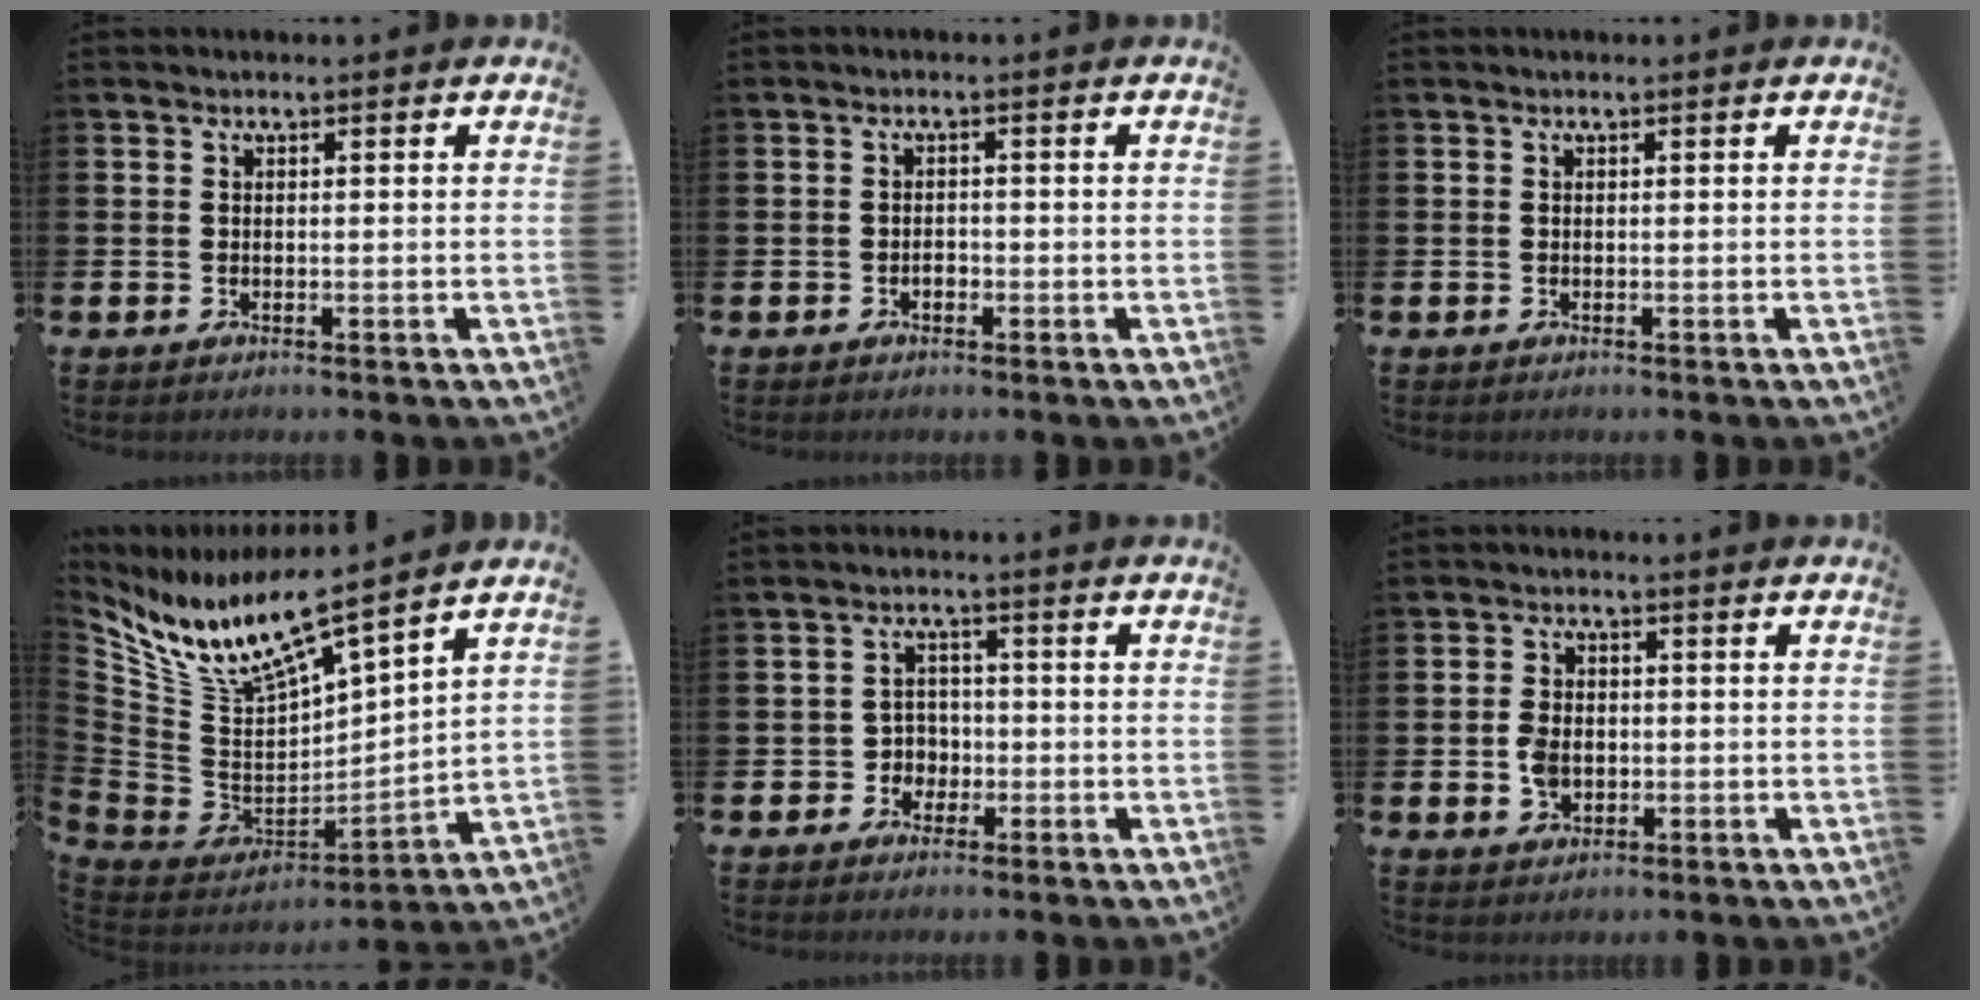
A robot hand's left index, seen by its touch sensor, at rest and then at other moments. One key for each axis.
{"total": 1.1, "fx": -0.4, "fy": 0.8, "fz": 0.6, "tx": -0.008, "ty": 0.001, "tz": -0.010}
{"total": 0.0}
{"total": 10.6, "fx": 9.0, "fy": 1.7, "fz": 5.3, "tx": -0.149, "ty": -0.066, "tz": 0.152}
{"total": 3.1, "fx": -1.1, "fy": 2.8, "fz": 0.5, "tx": -0.022, "ty": 0.006, "tz": -0.029}
{"total": 3.7, "fx": -0.6, "fy": 2.9, "fz": 2.3, "tx": -0.038, "ty": 0.007, "tz": -0.013}